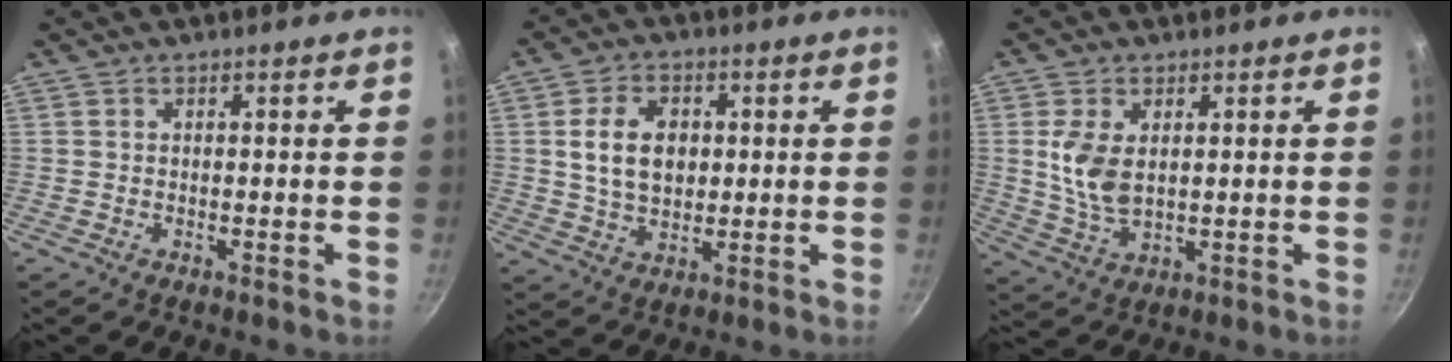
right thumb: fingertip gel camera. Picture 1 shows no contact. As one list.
[{"total": 9.6, "force": [1.4, 6.7, 6.8], "torque": [-0.101, 0.000, 0.025]}, {"total": 7.8, "force": [1.5, 4.5, 6.2], "torque": [-0.124, -0.014, 0.035]}]